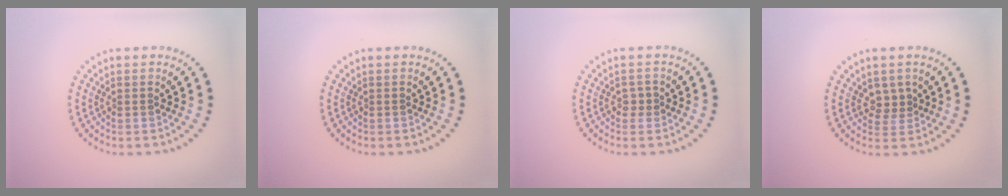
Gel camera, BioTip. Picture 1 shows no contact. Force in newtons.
{"total": 0.0}
{"total": 0.9, "press": 0.9, "slide": 0.2}
{"total": 1.6, "press": 1.2, "slide": 1.0}